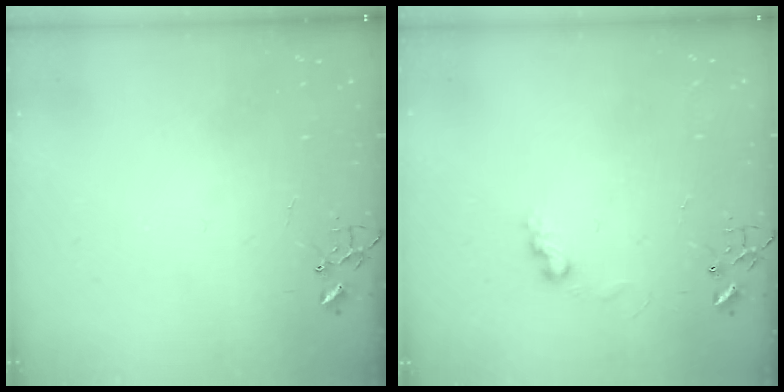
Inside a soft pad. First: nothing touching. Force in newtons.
{"total": 6.4, "press": 6.4, "slide": 0.5}